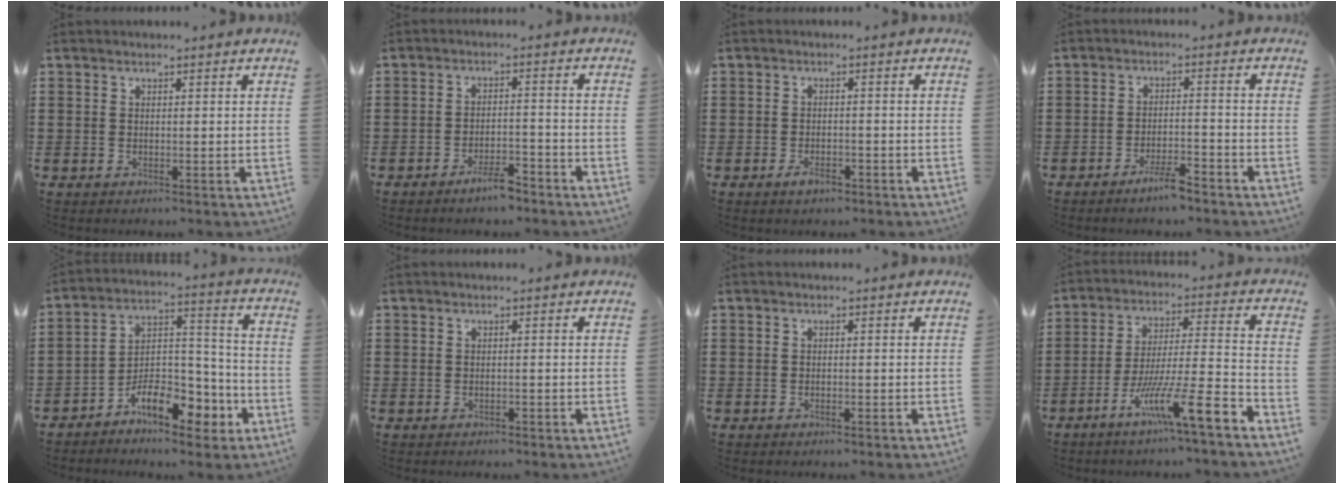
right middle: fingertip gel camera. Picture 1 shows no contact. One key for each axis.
{"total": 4.1, "fx": -3.5, "fy": 0.8, "fz": 1.9, "tx": -0.030, "ty": 0.011, "tz": -0.066}
{"total": 2.2, "fx": -1.6, "fy": 1.0, "fz": 1.2, "tx": -0.023, "ty": 0.001, "tz": -0.030}
{"total": 4.0, "fx": -3.3, "fy": 0.6, "fz": 2.2, "tx": -0.043, "ty": 0.006, "tz": -0.063}
{"total": 8.9, "fx": -5.9, "fy": 4.3, "fz": 5.1, "tx": -0.083, "ty": 0.020, "tz": -0.105}
{"total": 0.9, "fx": -0.8, "fy": 0.4, "fz": 0.0, "tx": -0.001, "ty": 0.003, "tz": -0.018}
{"total": 0.8, "fx": -0.7, "fy": 0.2, "fz": 0.3, "tx": -0.008, "ty": -0.002, "tz": -0.013}
{"total": 11.8, "fx": -7.9, "fy": 0.8, "fz": 8.8, "tx": -0.154, "ty": 0.003, "tz": -0.151}